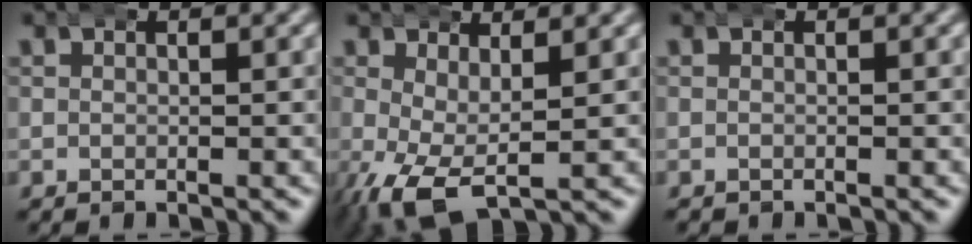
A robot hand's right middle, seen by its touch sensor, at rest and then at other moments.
{"total": 5.5, "force": [-1.7, 2.7, 4.4], "torque": [-0.108, -0.037, -0.009]}
{"total": 0.0}